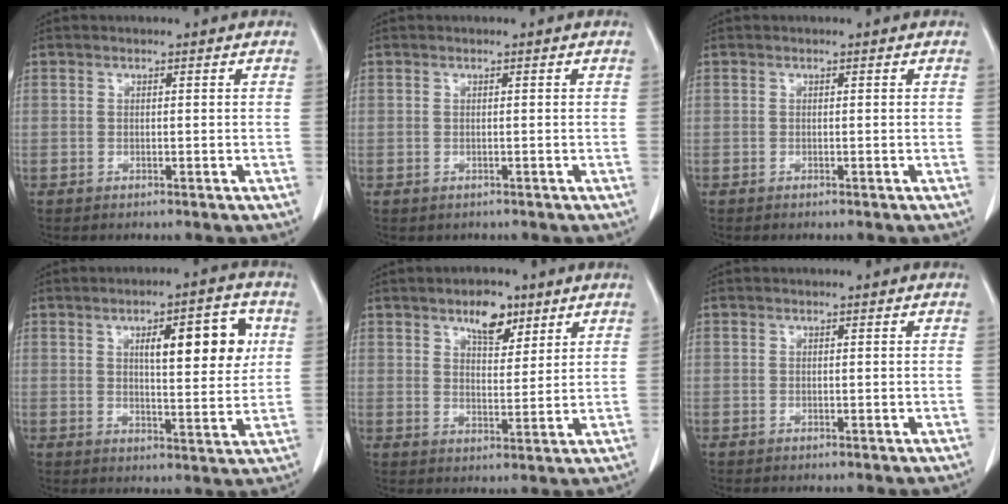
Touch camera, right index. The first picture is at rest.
{"total": 0.6, "force": [-0.2, 0.5, 0.0], "torque": [-0.001, 0.005, -0.003]}
{"total": 0.0}
{"total": 10.3, "force": [3.1, 2.6, 9.4], "torque": [-0.132, 0.010, 0.045]}
{"total": 6.1, "force": [4.0, 2.8, 3.7], "torque": [-0.057, 0.003, 0.065]}
{"total": 0.0}